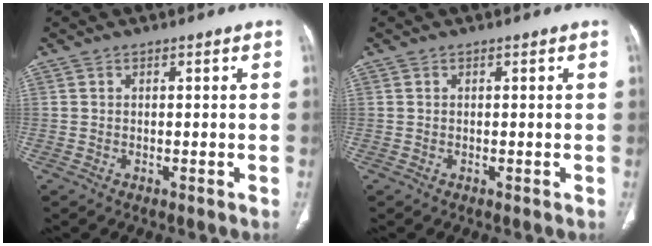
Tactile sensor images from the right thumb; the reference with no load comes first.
{"total": 0.0}